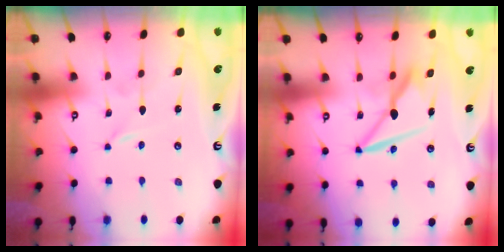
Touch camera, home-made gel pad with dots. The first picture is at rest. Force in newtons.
{"total": 8.5, "press": 8.4, "slide": 1.2}